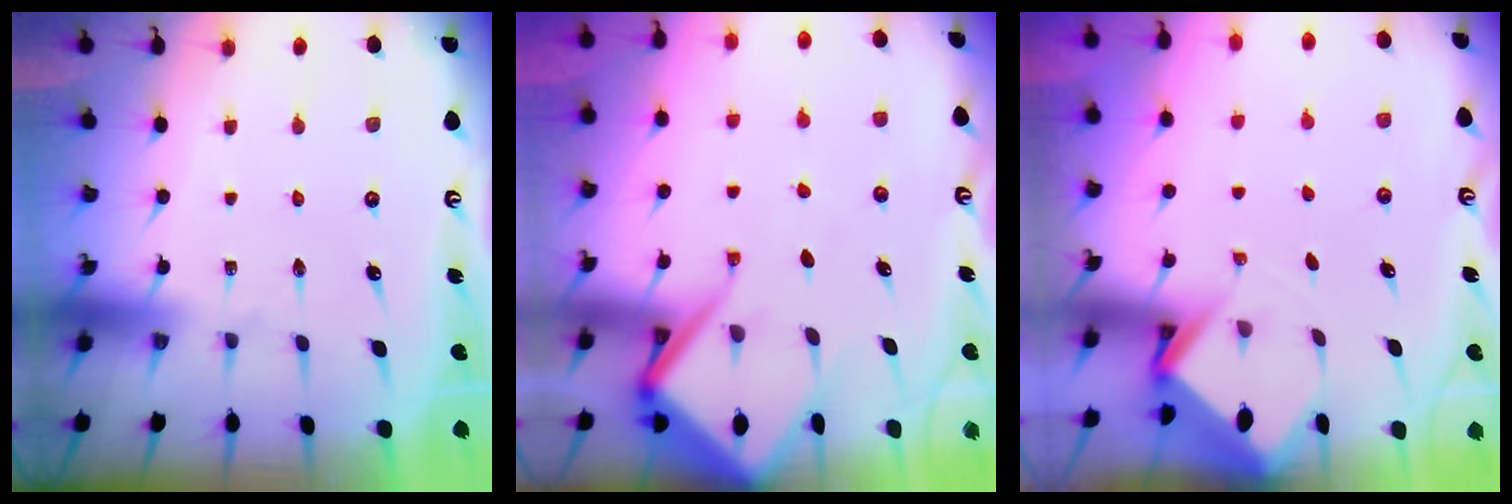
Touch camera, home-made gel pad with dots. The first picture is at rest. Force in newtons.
{"total": 11.1, "press": 11.1, "slide": 1.1}
{"total": 2.9, "press": 2.9, "slide": 0.2}